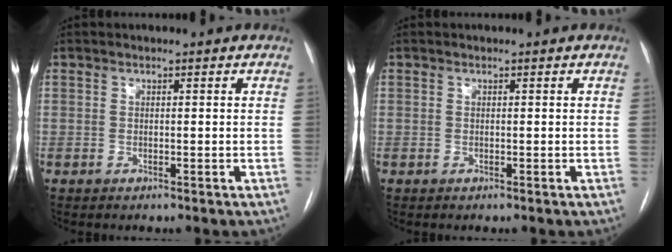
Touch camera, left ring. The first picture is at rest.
{"total": 0.0}